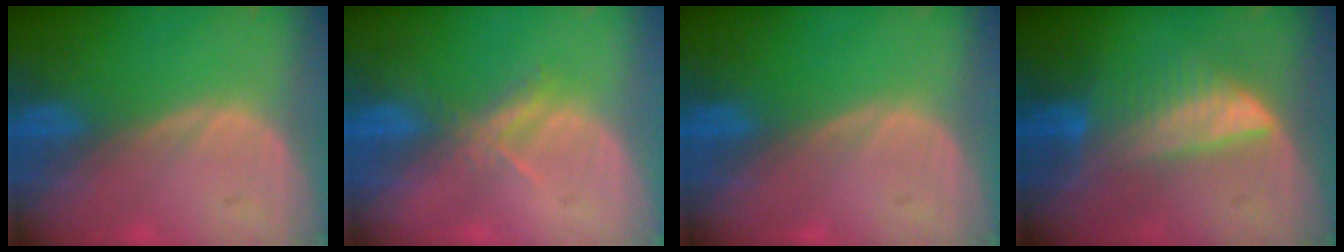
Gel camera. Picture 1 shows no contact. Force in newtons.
{"total": 2.6, "press": 2.5, "slide": 0.9}
{"total": 0.0}
{"total": 6.4, "press": 6.2, "slide": 1.6}